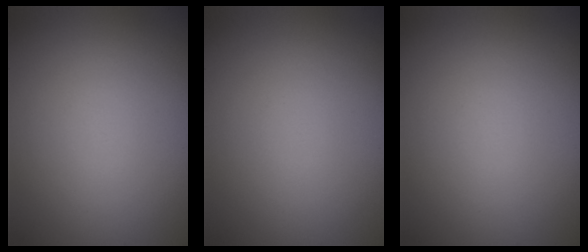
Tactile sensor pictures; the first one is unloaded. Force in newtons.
{"total": 0.0}
{"total": 0.0}